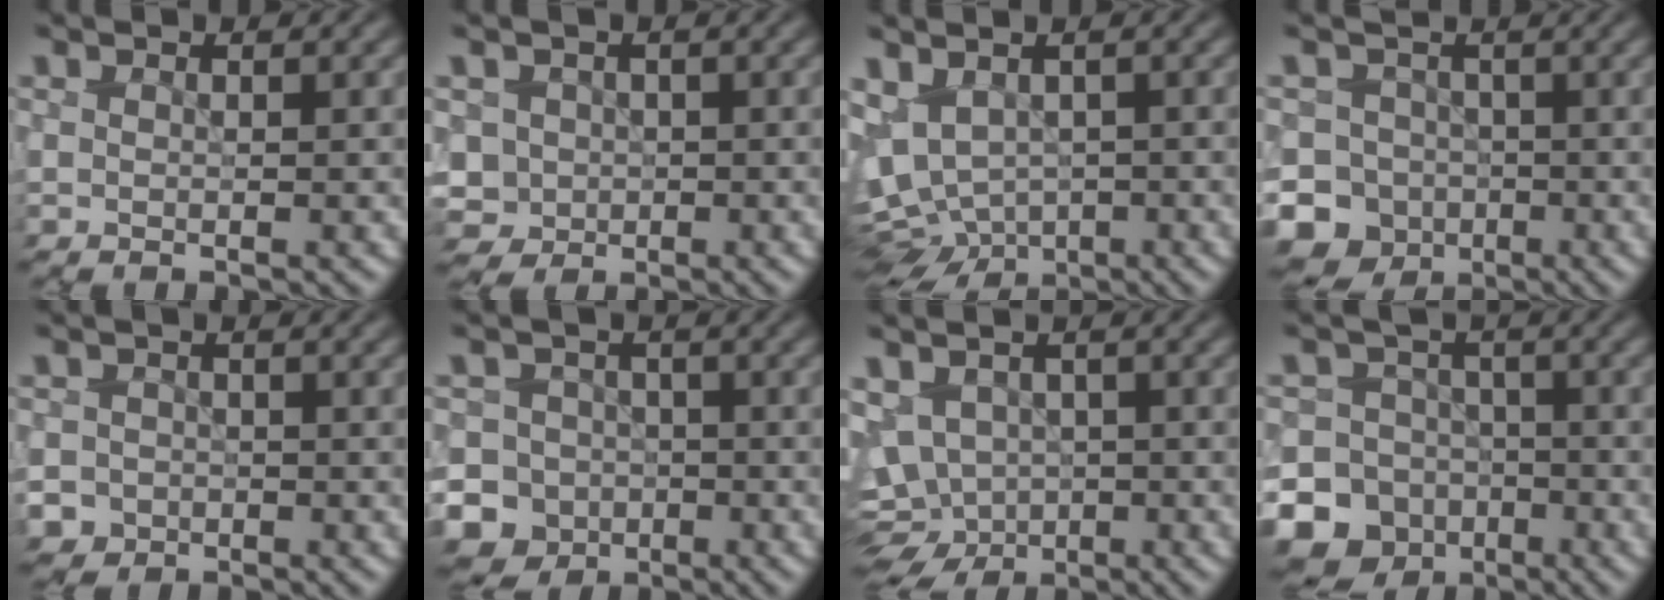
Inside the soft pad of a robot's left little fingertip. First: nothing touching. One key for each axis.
{"total": 2.0, "fx": 0.1, "fy": 2.0, "fz": -0.2, "tx": 0.009, "ty": 0.010, "tz": 0.013}
{"total": 5.8, "fx": -3.0, "fy": 3.8, "fz": 3.2, "tx": -0.061, "ty": -0.016, "tz": -0.037}
{"total": 10.7, "fx": -5.7, "fy": 8.8, "fz": 2.0, "tx": -0.028, "ty": -0.024, "tz": -0.103}
{"total": 3.7, "fx": -2.4, "fy": 2.9, "fz": 0.5, "tx": 0.010, "ty": -0.004, "tz": -0.041}
{"total": 10.7, "fx": -5.6, "fy": 9.0, "fz": 1.6, "tx": -0.031, "ty": -0.018, "tz": -0.114}
{"total": 5.8, "fx": -1.6, "fy": 4.7, "fz": 2.8, "tx": -0.045, "ty": -0.011, "tz": -0.010}
{"total": 14.7, "fx": -8.6, "fy": 11.7, "fz": 2.5, "tx": -0.056, "ty": -0.048, "tz": -0.149}